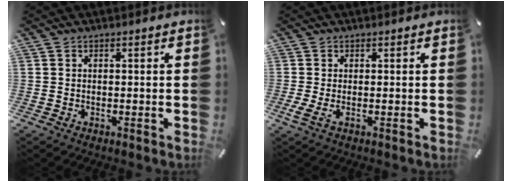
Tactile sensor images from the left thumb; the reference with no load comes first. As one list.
[{"total": 2.0, "force": [-0.2, 0.5, 2.0], "torque": [-0.050, -0.010, -0.005]}]